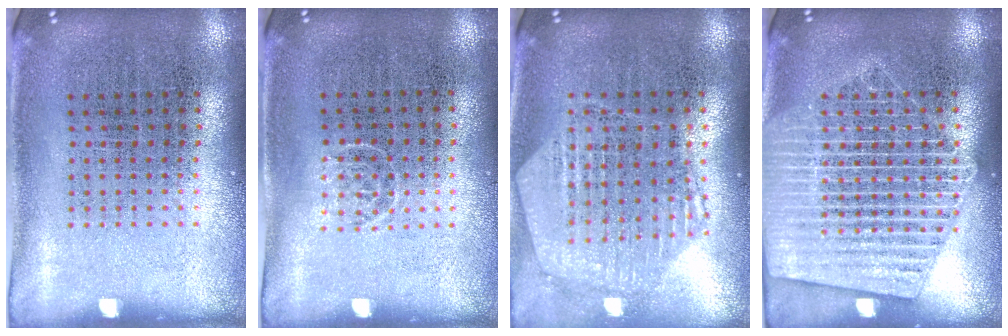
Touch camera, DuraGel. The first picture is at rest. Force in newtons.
{"total": 0.7, "press": 0.5, "slide": 0.5}
{"total": 1.2, "press": 1.2, "slide": 0.2}
{"total": 2.7, "press": 2.7, "slide": 0.4}